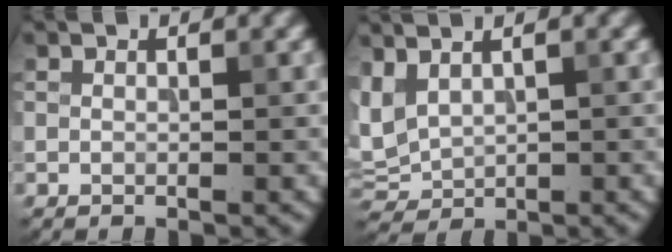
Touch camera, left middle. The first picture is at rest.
{"total": 3.3, "force": [1.2, 2.1, 2.2], "torque": [-0.058, 0.006, 0.032]}